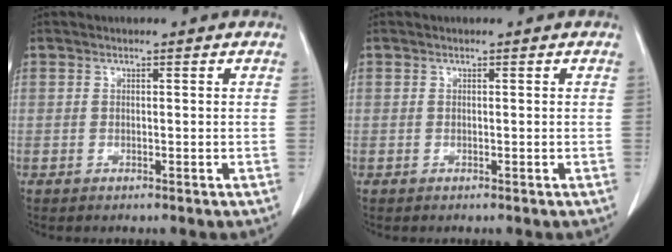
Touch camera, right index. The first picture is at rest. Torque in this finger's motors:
{"motor_torque": [0.00, 0.00, 0.00, 0.00]}